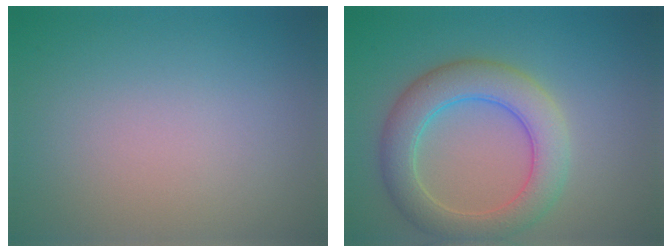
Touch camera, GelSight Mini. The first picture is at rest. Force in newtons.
{"total": 5.9, "press": 5.9, "slide": 0.4}